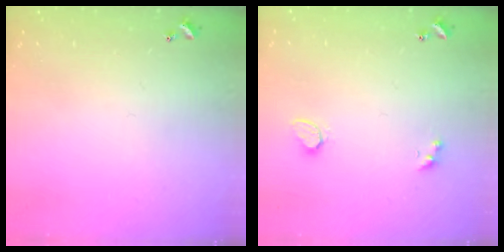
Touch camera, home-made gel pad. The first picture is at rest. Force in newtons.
{"total": 3.2, "press": 2.7, "slide": 1.7}